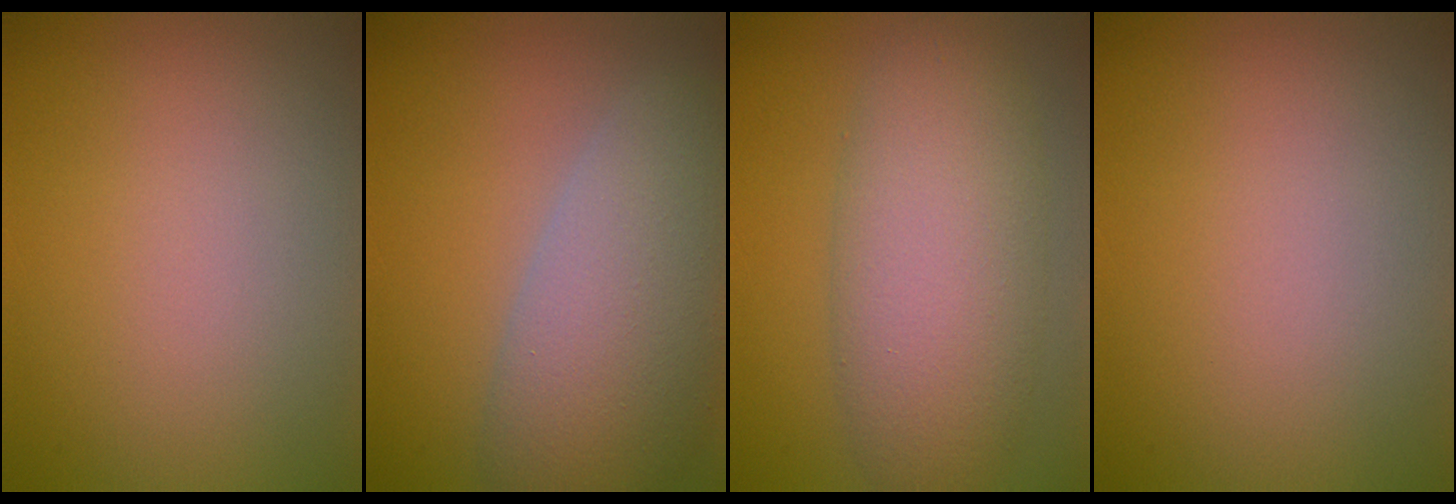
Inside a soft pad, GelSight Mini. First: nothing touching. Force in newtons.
{"total": 9.2, "press": 9.1, "slide": 0.9}
{"total": 7.6, "press": 7.6, "slide": 0.5}
{"total": 0.0}